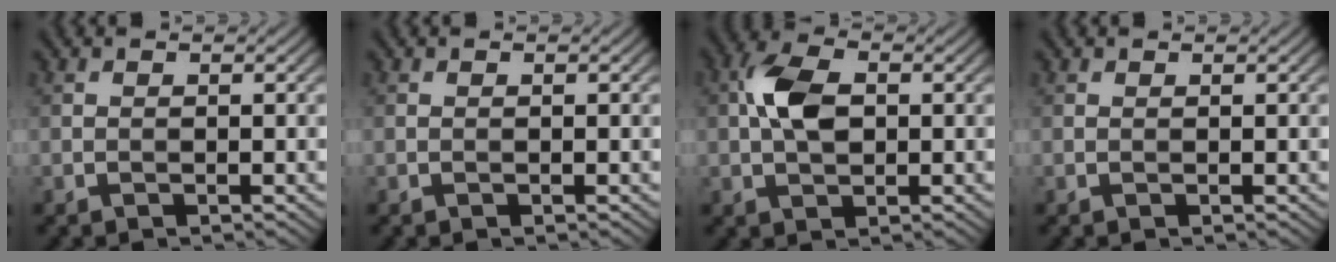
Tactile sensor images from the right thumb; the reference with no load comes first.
{"total": 0.0}
{"total": 6.1, "force": [0.7, 3.6, 4.8], "torque": [-0.106, 0.011, 0.008]}
{"total": 0.0}